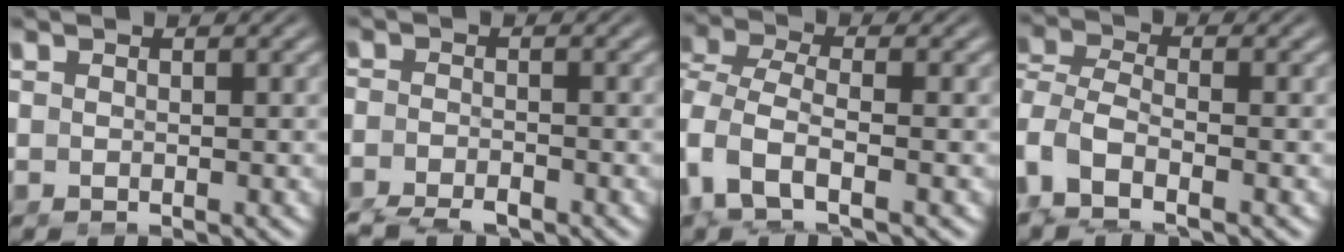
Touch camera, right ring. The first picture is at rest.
{"total": 3.9, "force": [-3.3, 1.7, 1.3], "torque": [-0.028, -0.019, -0.051]}
{"total": 6.5, "force": [-1.6, 4.7, 4.1], "torque": [-0.132, -0.042, -0.009]}
{"total": 7.7, "force": [-2.2, 6.1, 4.0], "torque": [-0.130, -0.040, -0.028]}